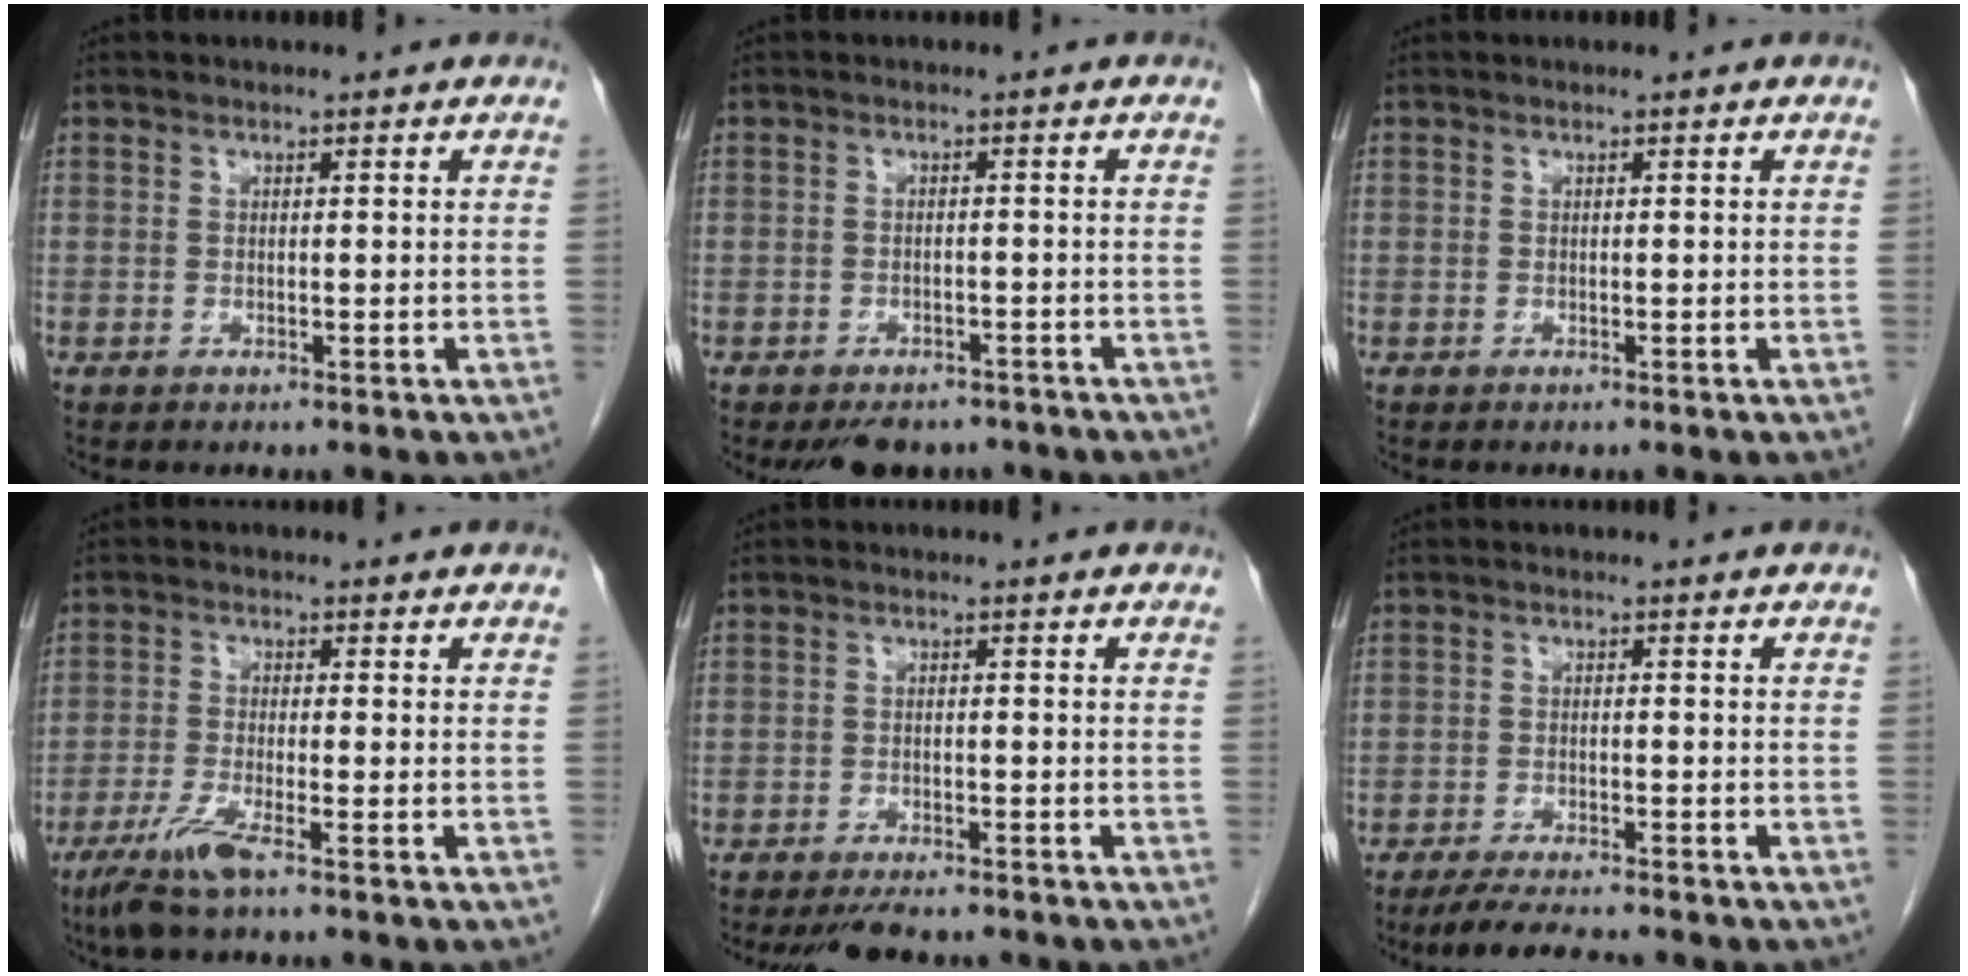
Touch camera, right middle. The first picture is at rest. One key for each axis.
{"total": 5.2, "fx": -4.4, "fy": 2.5, "fz": 1.3, "tx": -0.006, "ty": 0.004, "tz": -0.059}
{"total": 0.0}
{"total": 5.0, "fx": -3.3, "fy": -0.1, "fz": 3.8, "tx": -0.082, "ty": -0.014, "tz": -0.068}
{"total": 5.1, "fx": -4.6, "fy": 1.0, "fz": 2.0, "tx": -0.026, "ty": -0.009, "tz": -0.072}
{"total": 6.5, "fx": -5.7, "fy": 0.5, "fz": 2.9, "tx": -0.049, "ty": -0.018, "tz": -0.095}